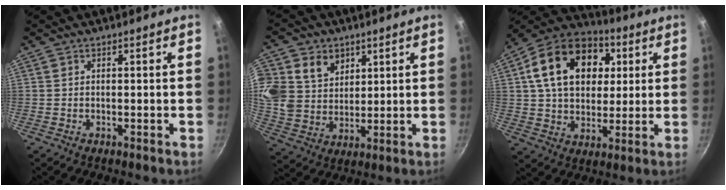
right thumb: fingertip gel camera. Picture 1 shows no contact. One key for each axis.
{"total": 17.5, "fx": 6.9, "fy": 14.2, "fz": 7.5, "tx": -0.164, "ty": -0.002, "tz": 0.137}
{"total": 21.0, "fx": 5.6, "fy": 14.9, "fz": 13.6, "tx": -0.205, "ty": 0.013, "tz": 0.085}